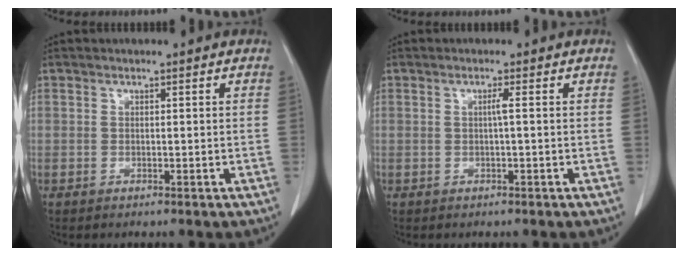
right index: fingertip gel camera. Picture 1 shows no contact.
{"total": 1.0, "force": [0.0, -0.3, 1.0], "torque": [-0.017, 0.001, -0.002]}